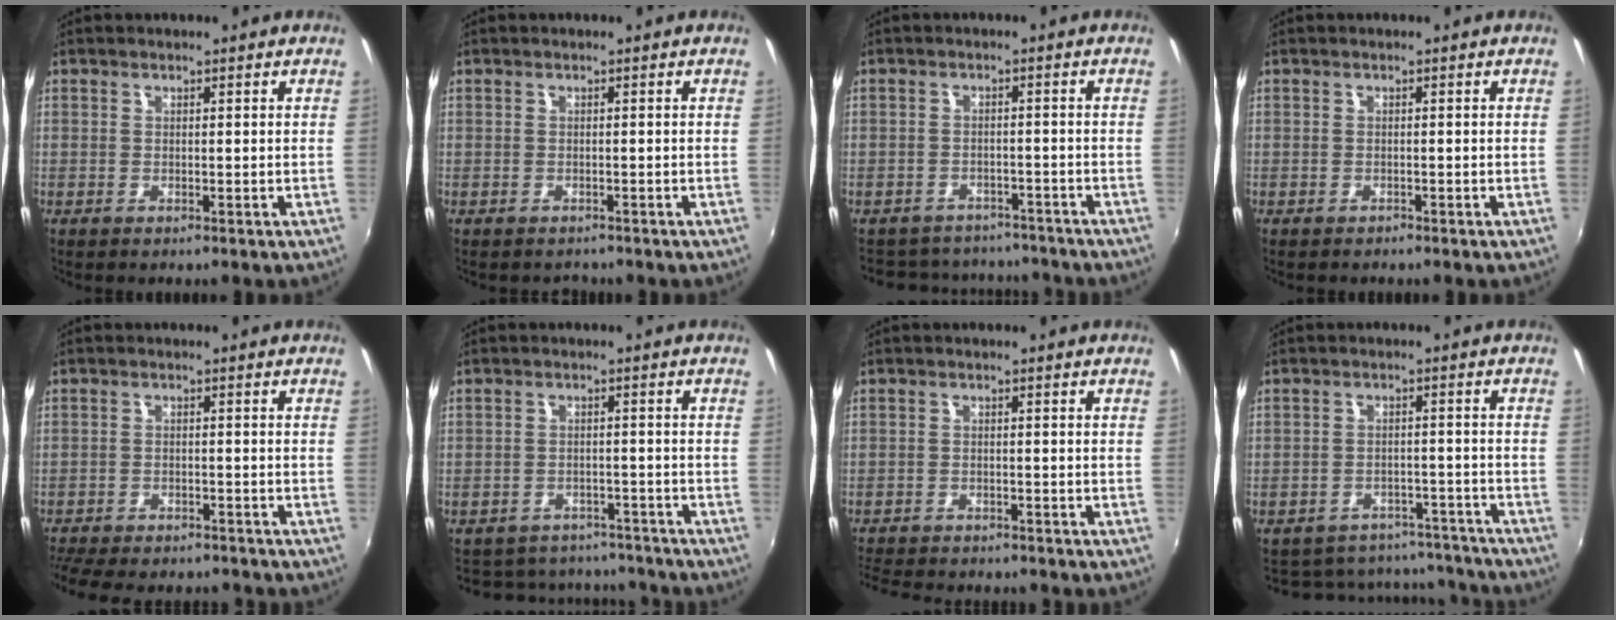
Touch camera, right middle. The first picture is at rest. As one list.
[{"total": 1.2, "force": [-1.0, 0.7, -0.1], "torque": [-0.002, 0.000, -0.014]}, {"total": 11.4, "force": [-9.8, 5.3, 2.6], "torque": [-0.067, 0.027, -0.128]}, {"total": 0.6, "force": [-0.6, 0.1, -0.1], "torque": [-0.001, 0.000, -0.009]}, {"total": 14.9, "force": [-12.9, 4.5, 6.0], "torque": [-0.142, -0.019, -0.188]}, {"total": 13.8, "force": [-11.9, 6.2, 2.9], "torque": [-0.072, 0.038, -0.145]}, {"total": 10.6, "force": [-9.5, 2.8, 3.6], "torque": [-0.098, -0.016, -0.149]}, {"total": 15.7, "force": [-13.8, 6.8, 3.1], "torque": [-0.071, 0.049, -0.160]}]